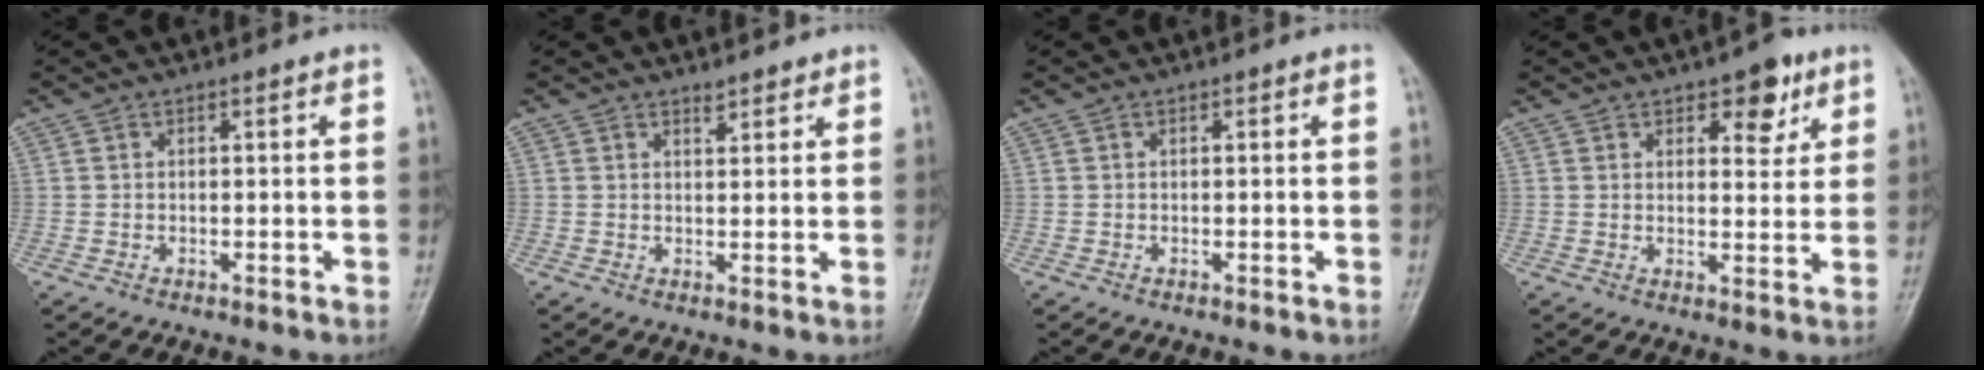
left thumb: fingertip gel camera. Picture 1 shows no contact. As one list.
[{"total": 1.9, "force": [1.6, 0.8, 0.6], "torque": [-0.001, -0.012, 0.023]}, {"total": 0.0}, {"total": 6.7, "force": [3.8, 3.5, 4.3], "torque": [-0.028, -0.018, 0.049]}]